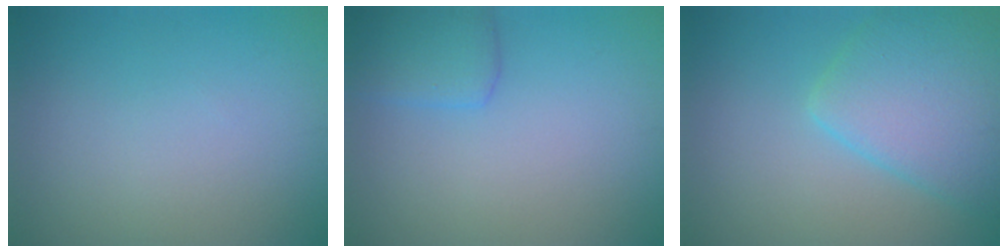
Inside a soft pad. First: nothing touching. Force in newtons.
{"total": 2.5, "press": 2.5, "slide": 0.2}
{"total": 6.0, "press": 6.0, "slide": 0.2}